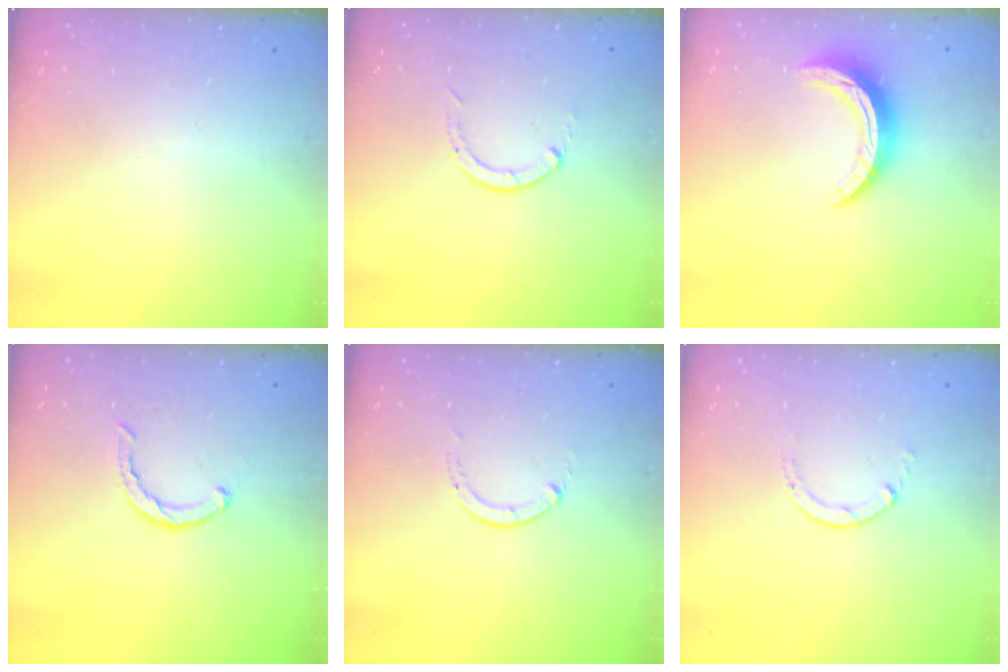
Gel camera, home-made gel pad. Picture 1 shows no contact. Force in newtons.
{"total": 0.0}
{"total": 9.9, "press": 9.9, "slide": 0.2}
{"total": 2.7, "press": 2.7, "slide": 0.4}
{"total": 0.0}
{"total": 0.6, "press": 0.5, "slide": 0.1}